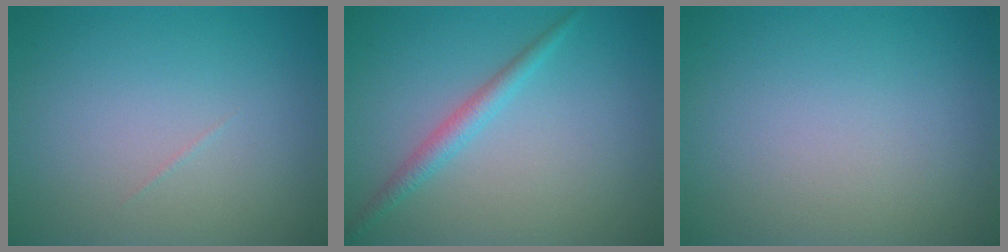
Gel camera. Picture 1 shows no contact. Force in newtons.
{"total": 1.9, "press": 1.9, "slide": 0.0}
{"total": 0.0}